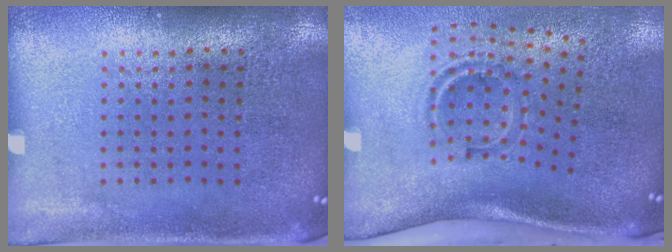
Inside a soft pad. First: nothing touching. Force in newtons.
{"total": 2.0, "press": 1.2, "slide": 1.7}